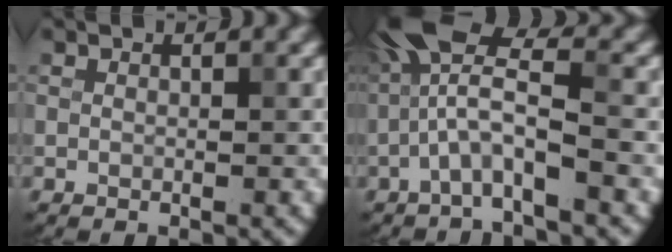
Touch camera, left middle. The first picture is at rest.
{"total": 5.9, "force": [-1.6, 1.4, 5.6], "torque": [-0.111, 0.024, -0.036]}